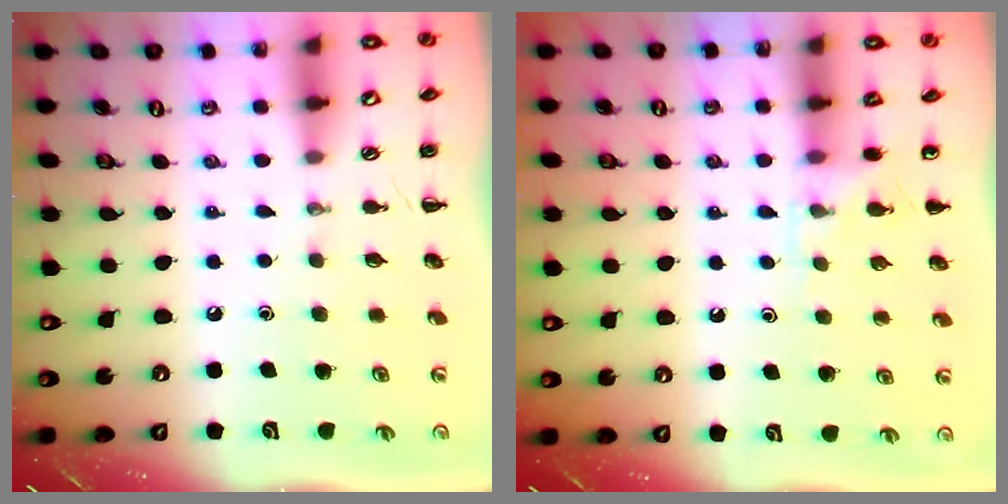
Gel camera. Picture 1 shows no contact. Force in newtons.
{"total": 5.3, "press": 4.9, "slide": 2.1}